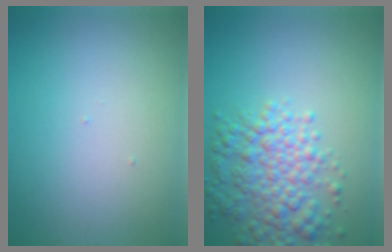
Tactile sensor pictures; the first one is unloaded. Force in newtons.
{"total": 5.6, "press": 5.6, "slide": 0.2}